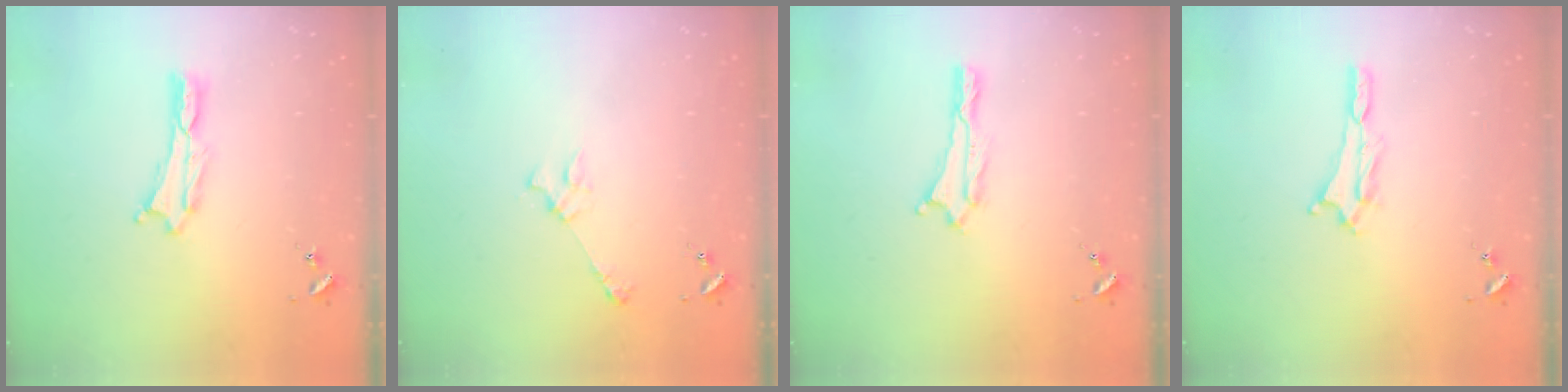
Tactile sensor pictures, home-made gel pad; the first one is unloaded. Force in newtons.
{"total": 2.4, "press": 2.4, "slide": 0.3}
{"total": 0.0}
{"total": 1.8, "press": 1.8, "slide": 0.1}